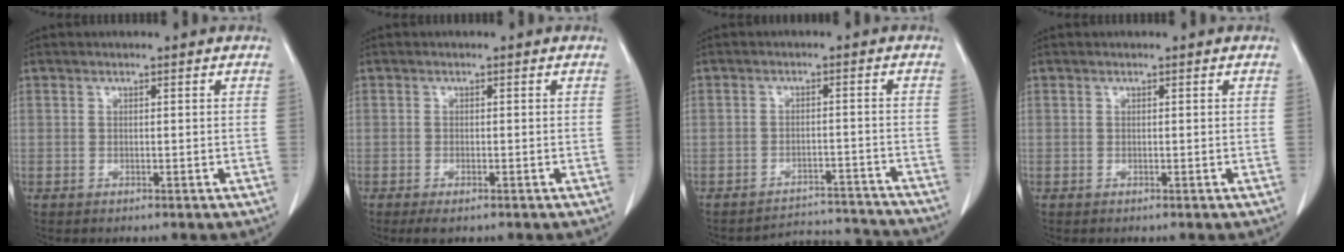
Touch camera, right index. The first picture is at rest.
{"total": 2.1, "force": [-1.4, 0.6, 1.5], "torque": [-0.018, -0.005, -0.017]}
{"total": 8.2, "force": [-7.9, 1.3, -1.7], "torque": [0.032, 0.031, -0.100]}
{"total": 0.0}